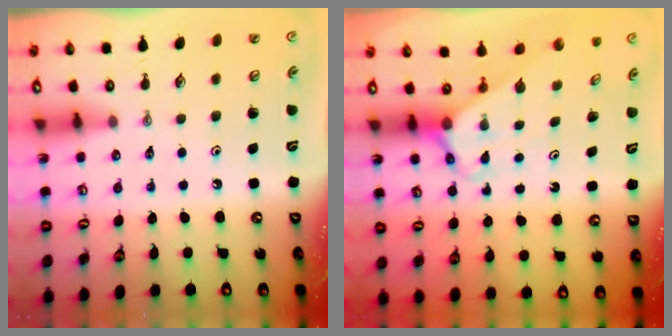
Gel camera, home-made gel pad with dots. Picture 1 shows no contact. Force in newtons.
{"total": 2.9, "press": 2.9, "slide": 0.2}